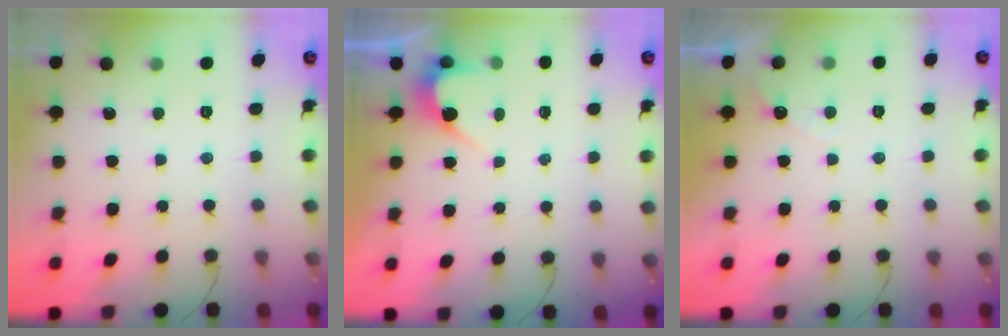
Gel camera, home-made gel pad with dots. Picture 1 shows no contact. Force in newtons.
{"total": 2.5, "press": 2.5, "slide": 0.2}
{"total": 2.3, "press": 2.3, "slide": 0.1}